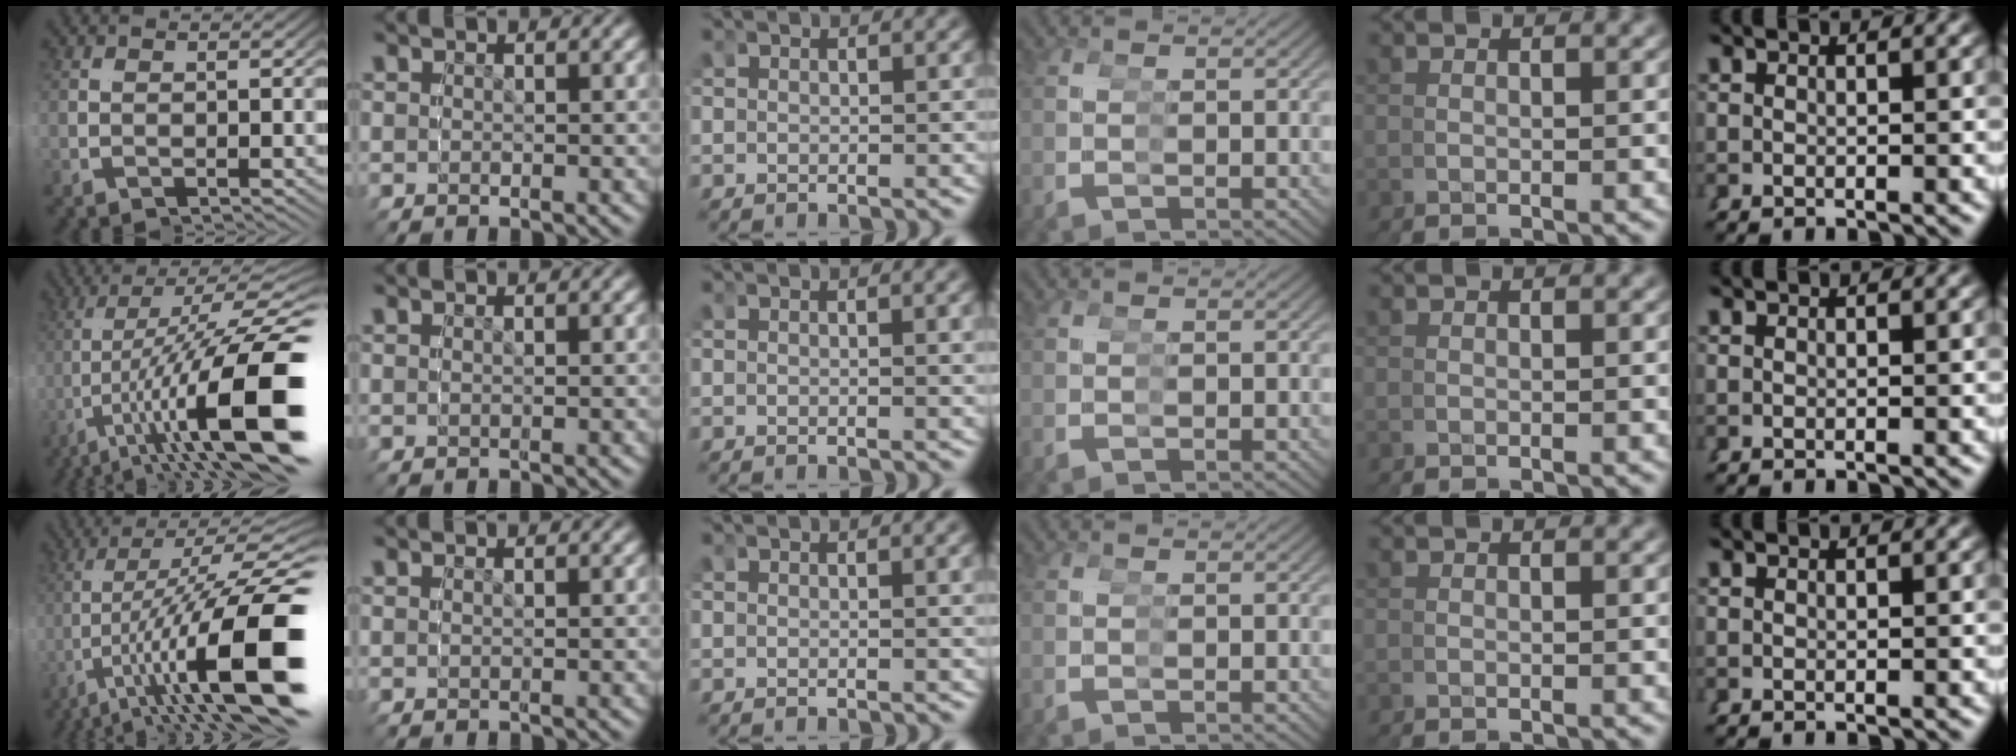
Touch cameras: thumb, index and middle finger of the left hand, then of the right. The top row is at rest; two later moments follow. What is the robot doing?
{"motion": "grasp_and_lifting", "object": "cup"}